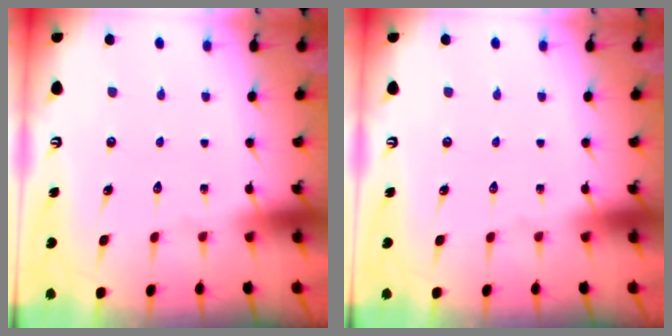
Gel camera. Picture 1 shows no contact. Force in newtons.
{"total": 0.0}